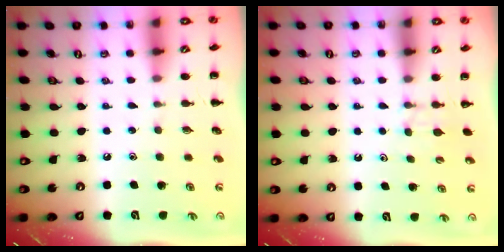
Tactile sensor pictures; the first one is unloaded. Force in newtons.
{"total": 2.9, "press": 2.7, "slide": 1.1}